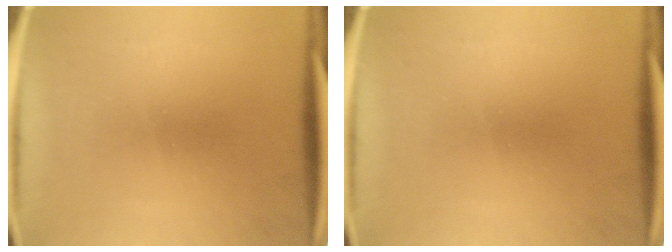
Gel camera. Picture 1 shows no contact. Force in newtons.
{"total": 0.0}